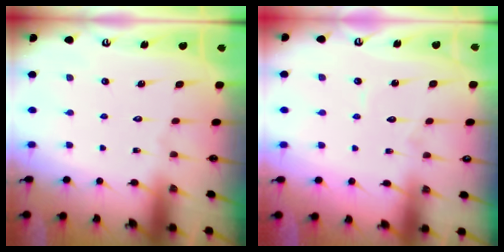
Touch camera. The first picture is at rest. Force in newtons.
{"total": 3.4, "press": 3.4, "slide": 0.3}